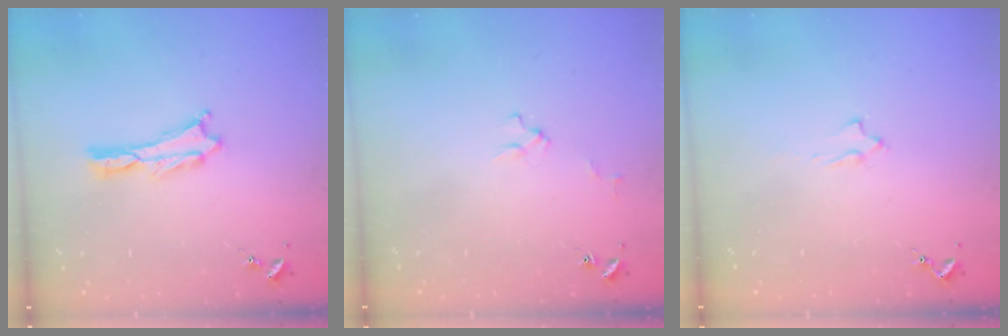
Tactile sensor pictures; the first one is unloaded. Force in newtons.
{"total": 3.0, "press": 3.0, "slide": 0.2}
{"total": 2.0, "press": 2.0, "slide": 0.4}